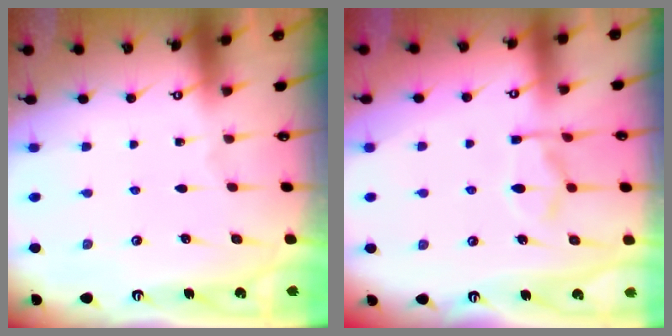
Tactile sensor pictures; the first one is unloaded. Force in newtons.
{"total": 9.8, "press": 9.7, "slide": 1.4}